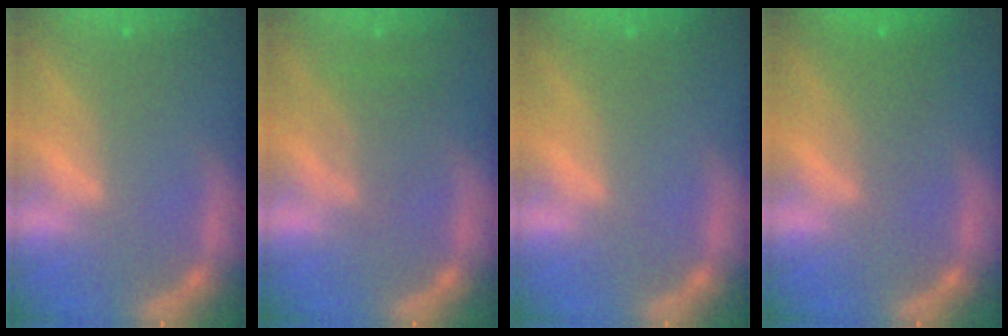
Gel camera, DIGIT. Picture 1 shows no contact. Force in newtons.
{"total": 3.0}
{"total": 0.0}
{"total": 2.5}